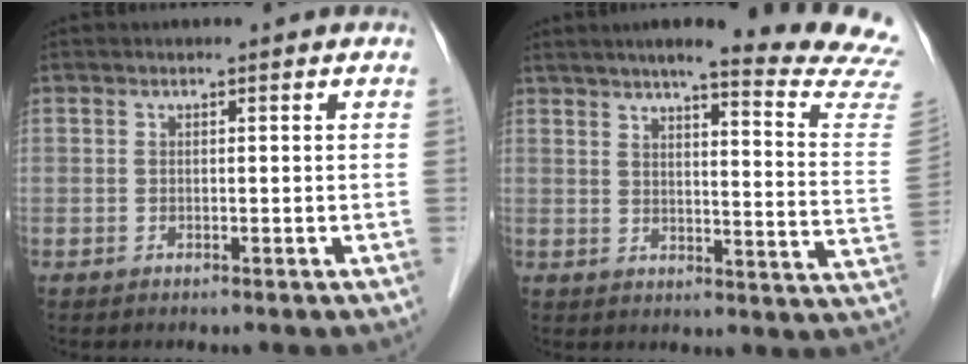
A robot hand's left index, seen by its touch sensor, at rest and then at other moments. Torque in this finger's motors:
{"motor_torque": [0.22, -0.80, 0.18, 0.08]}